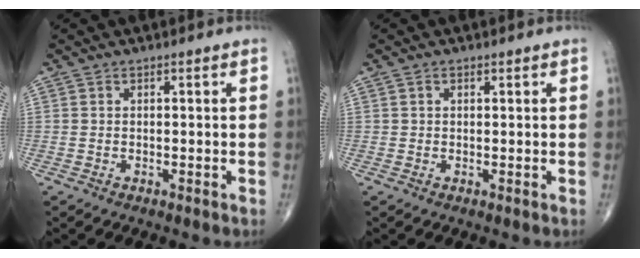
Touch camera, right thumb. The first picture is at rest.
{"total": 0.6, "force": [0.3, 0.4, 0.2], "torque": [0.001, -0.001, 0.004]}